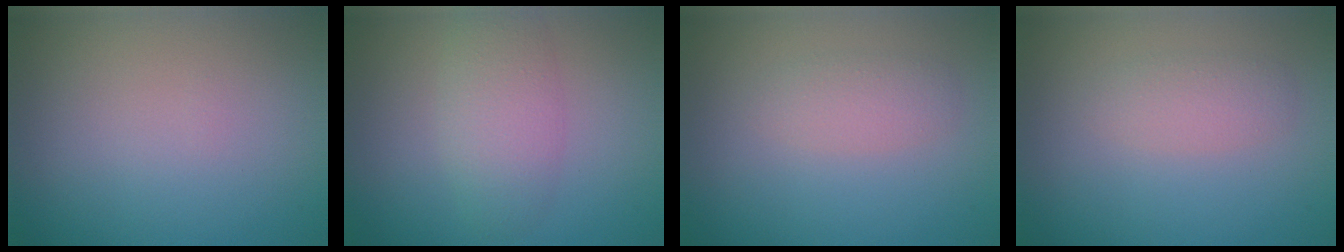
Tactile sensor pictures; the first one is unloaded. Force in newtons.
{"total": 3.4, "press": 3.4, "slide": 0.1}
{"total": 1.9, "press": 1.9, "slide": 0.1}
{"total": 1.9, "press": 1.9, "slide": 0.1}